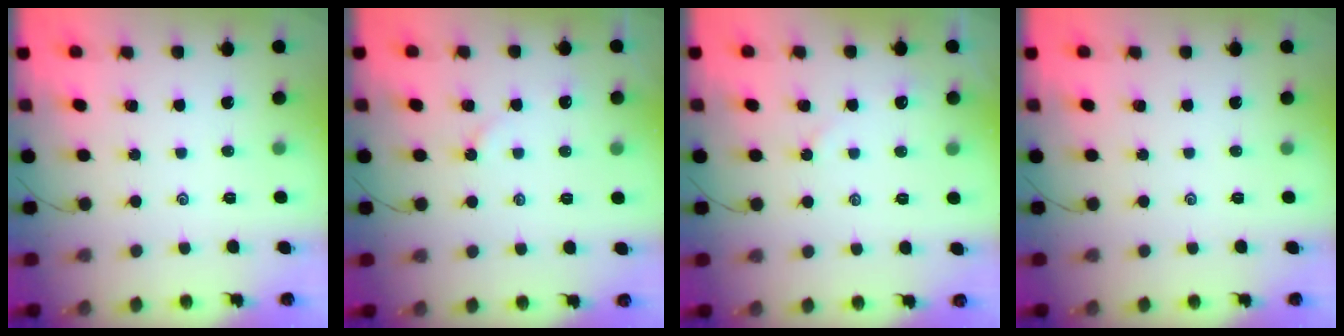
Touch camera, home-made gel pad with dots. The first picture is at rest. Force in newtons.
{"total": 2.0, "press": 1.9, "slide": 0.3}
{"total": 2.6, "press": 2.5, "slide": 0.3}
{"total": 0.0}